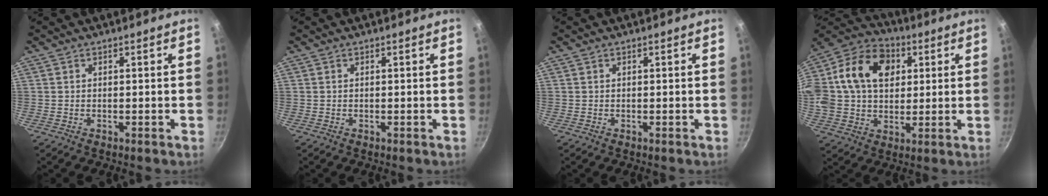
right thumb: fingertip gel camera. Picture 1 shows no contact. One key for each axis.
{"total": 0.0}
{"total": 0.0}
{"total": 22.7, "fx": 5.1, "fy": 16.4, "fz": 14.8, "tx": -0.268, "ty": 0.029, "tz": 0.074}